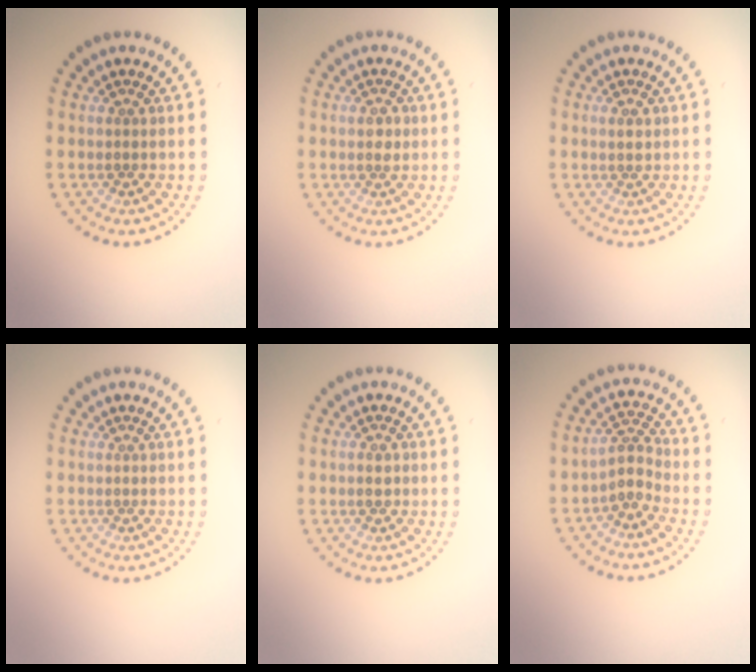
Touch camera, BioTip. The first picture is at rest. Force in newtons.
{"total": 1.3, "press": 1.2, "slide": 0.3}
{"total": 1.1, "press": 1.0, "slide": 0.5}
{"total": 0.0}
{"total": 1.1, "press": 1.1, "slide": 0.2}
{"total": 2.1, "press": 1.5, "slide": 1.4}